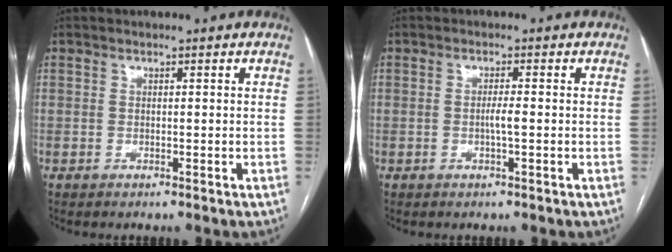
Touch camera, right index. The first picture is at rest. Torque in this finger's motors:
{"motor_torque": [0.22, 0.12, 0.15, 0.05]}